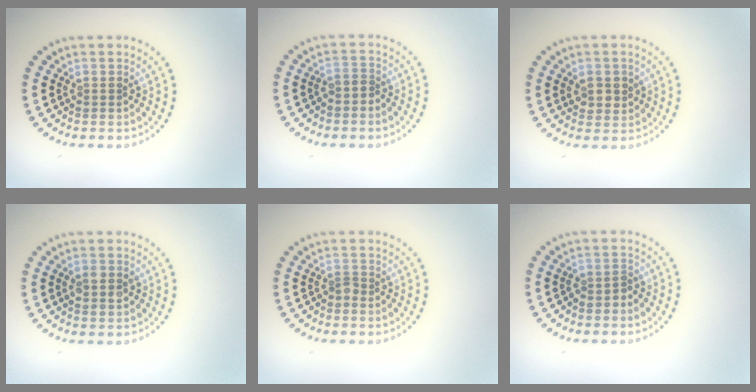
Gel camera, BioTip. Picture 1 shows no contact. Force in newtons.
{"total": 1.0, "press": 0.6, "slide": 0.8}
{"total": 2.0, "press": 1.9, "slide": 0.6}
{"total": 2.0, "press": 2.0, "slide": 0.1}
{"total": 0.8, "press": 0.5, "slide": 0.6}
{"total": 1.2, "press": 1.0, "slide": 0.7}